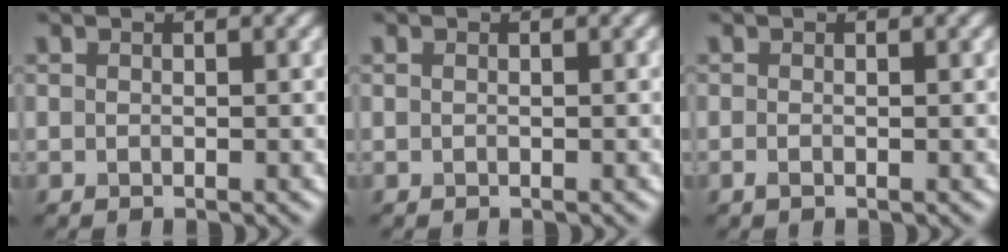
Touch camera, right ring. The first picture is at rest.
{"total": 0.0}
{"total": 0.6, "force": [-0.3, 0.2, 0.5], "torque": [-0.011, -0.004, -0.006]}